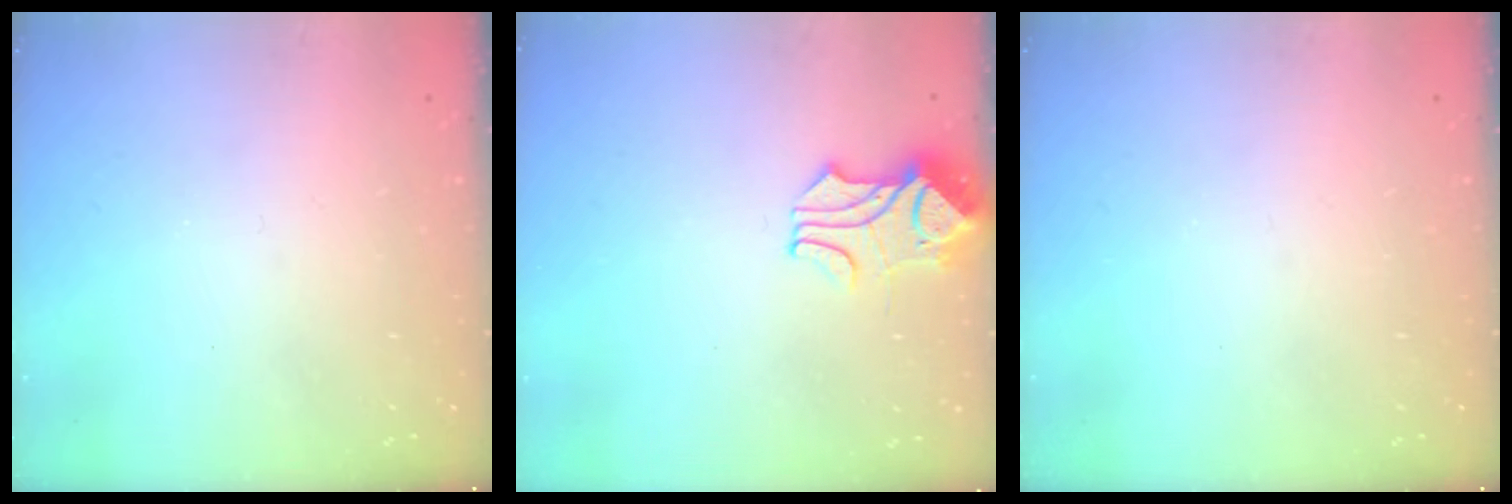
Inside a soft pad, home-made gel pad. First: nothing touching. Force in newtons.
{"total": 1.9, "press": 1.5, "slide": 1.1}
{"total": 0.0}